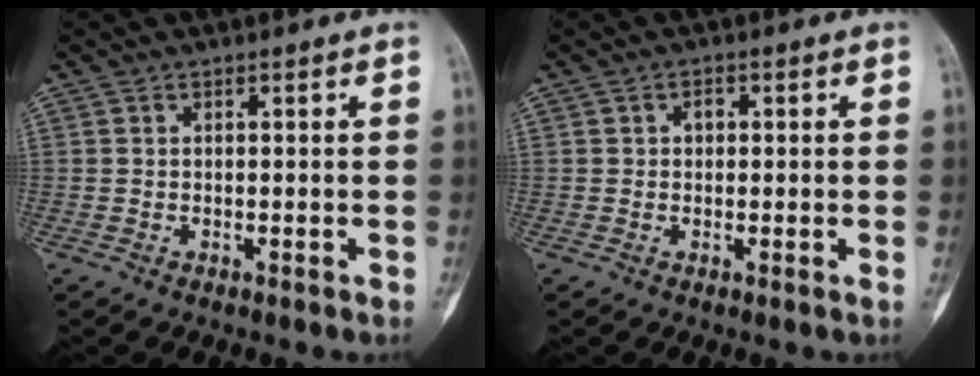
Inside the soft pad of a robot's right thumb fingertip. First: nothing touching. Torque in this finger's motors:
{"motor_torque": [-0.36, 0.36, 0.11, -0.09, -0.03]}